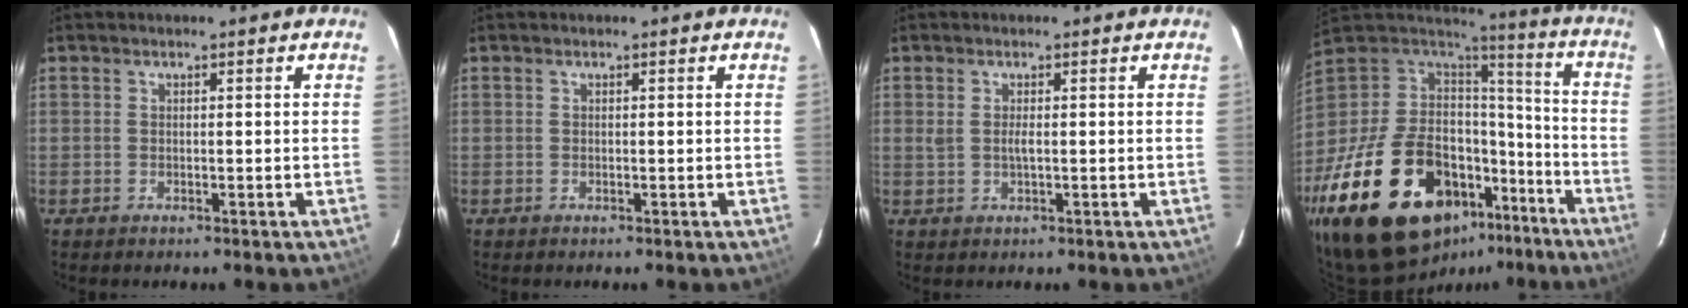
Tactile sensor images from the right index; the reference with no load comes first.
{"total": 0.0}
{"total": 1.6, "force": [0.1, 0.2, 1.6], "torque": [-0.032, -0.001, 0.002]}
{"total": 32.5, "force": [-18.5, 16.5, 21.0], "torque": [-0.405, -0.019, -0.281]}